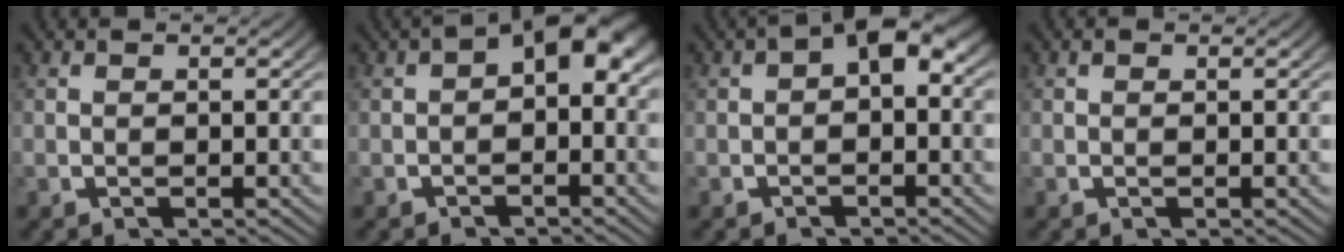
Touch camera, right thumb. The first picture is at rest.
{"total": 4.2, "force": [0.1, 2.4, 3.5], "torque": [-0.047, -0.001, 0.004]}
{"total": 3.2, "force": [0.4, 1.5, 2.7], "torque": [-0.039, 0.004, 0.006]}
{"total": 0.0}